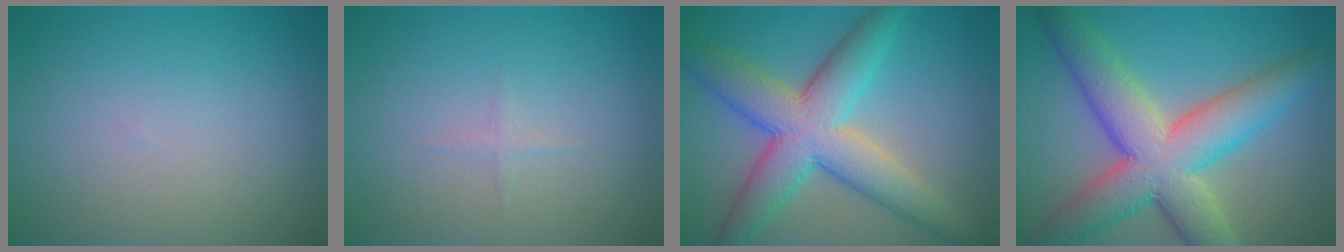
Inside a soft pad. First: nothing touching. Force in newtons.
{"total": 0.6, "press": 0.6, "slide": 0.0}
{"total": 8.5, "press": 8.4, "slide": 0.4}
{"total": 10.1, "press": 10.1, "slide": 0.5}